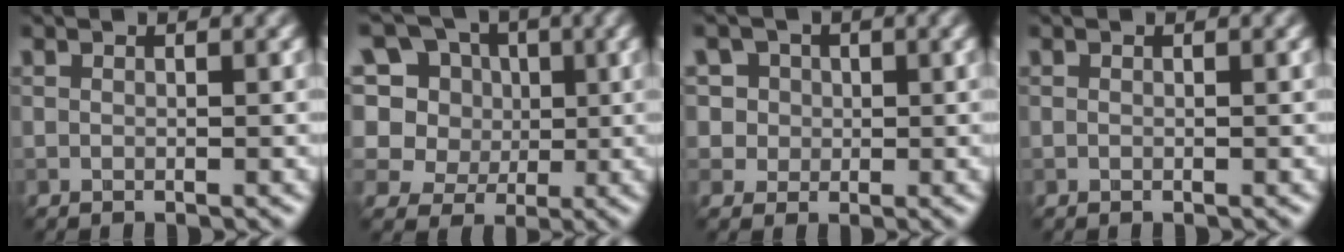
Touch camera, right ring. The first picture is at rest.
{"total": 10.7, "force": [4.5, 8.5, 4.7], "torque": [-0.114, 0.032, 0.056]}
{"total": 5.7, "force": [2.3, 4.7, 2.1], "torque": [-0.026, 0.020, 0.018]}
{"total": 0.0}